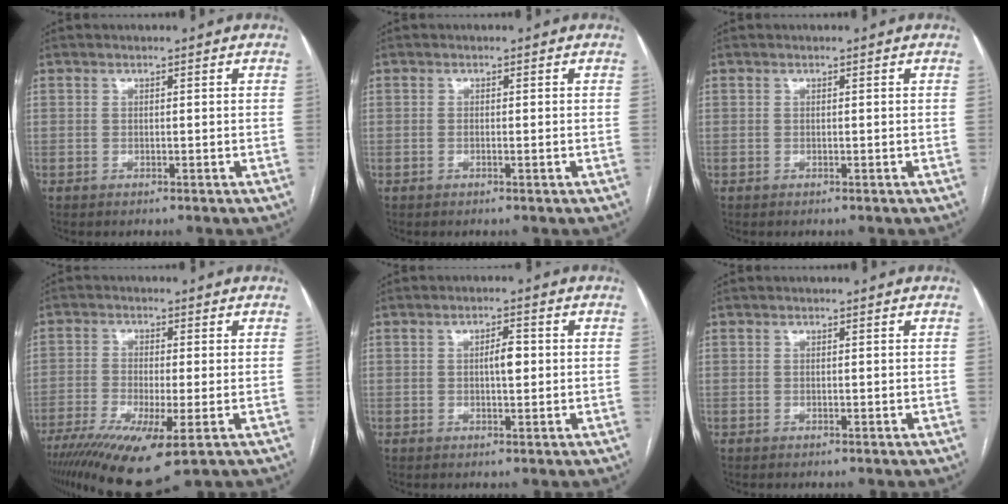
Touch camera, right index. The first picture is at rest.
{"total": 0.8, "force": [-0.2, 0.2, 0.8], "torque": [-0.014, -0.002, 0.000]}
{"total": 0.0}
{"total": 13.9, "force": [-7.7, 2.5, 11.3], "torque": [-0.200, -0.035, -0.128]}
{"total": 3.0, "force": [0.2, 0.9, 2.9], "torque": [-0.045, 0.003, 0.003]}
{"total": 0.0}